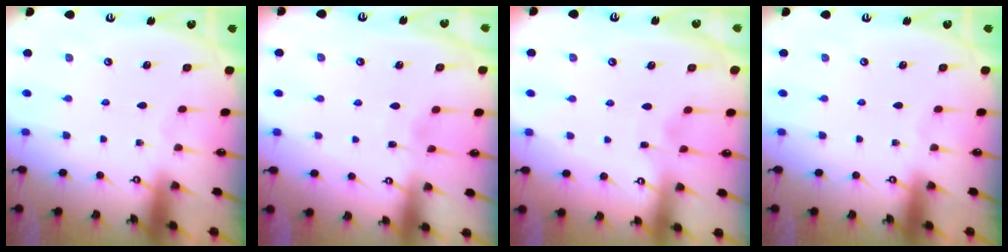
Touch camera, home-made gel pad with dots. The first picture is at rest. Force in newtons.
{"total": 2.6, "press": 2.6, "slide": 0.3}
{"total": 2.8, "press": 2.8, "slide": 0.4}
{"total": 0.0}